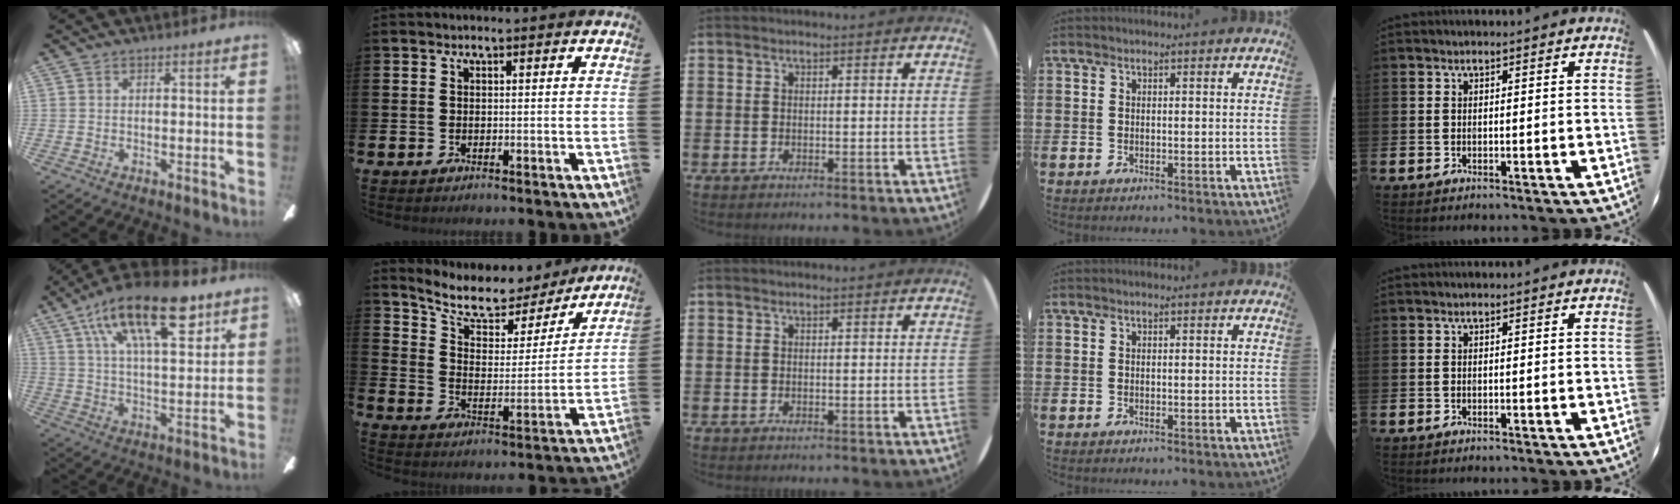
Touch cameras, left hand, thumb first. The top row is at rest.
{"thumb": {"total": 21.9, "force": [11.8, 8.6, 16.3], "torque": [-0.264, -0.048, 0.187]}, "index": {"total": 9.1, "force": [7.9, 3.6, 2.9], "torque": [-0.088, -0.054, 0.136]}}